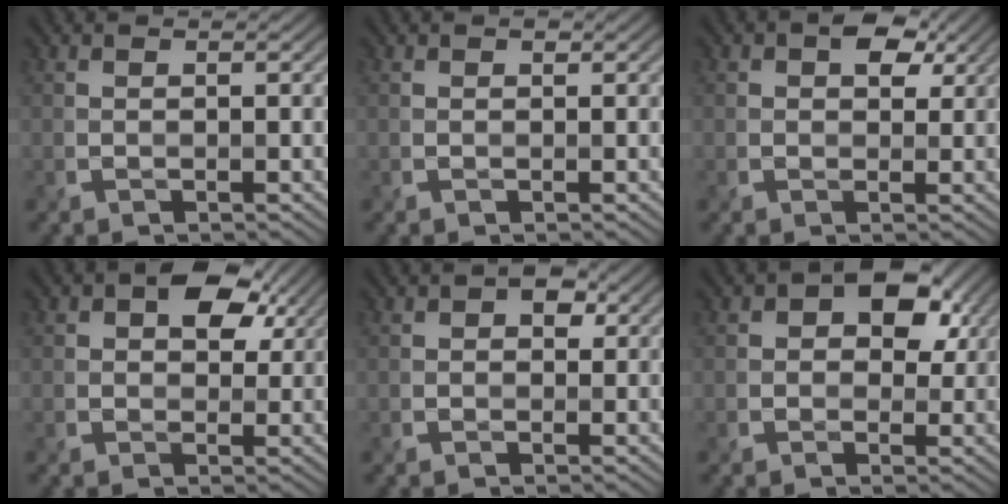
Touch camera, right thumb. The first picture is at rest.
{"total": 0.7, "force": [0.4, 0.5, 0.2], "torque": [-0.002, -0.003, 0.007]}
{"total": 4.7, "force": [1.7, 3.3, 2.9], "torque": [-0.040, -0.003, 0.020]}
{"total": 7.2, "force": [2.7, 4.8, 4.6], "torque": [-0.071, -0.001, 0.039]}
{"total": 2.8, "force": [0.8, 2.2, 1.6], "torque": [-0.019, -0.001, 0.006]}
{"total": 6.8, "force": [2.1, 4.9, 4.2], "torque": [-0.058, -0.003, 0.024]}